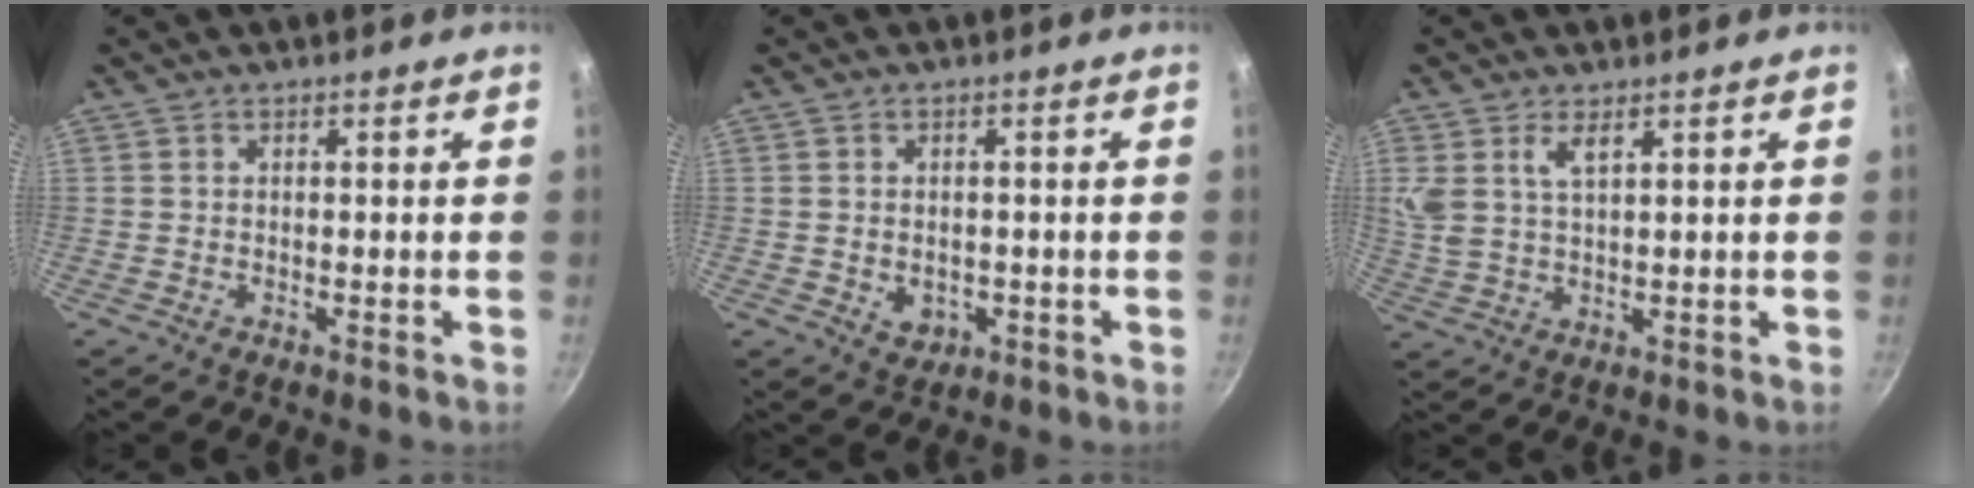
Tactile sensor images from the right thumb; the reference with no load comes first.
{"total": 3.4, "force": [-0.7, 2.8, 1.9], "torque": [-0.015, 0.001, -0.001]}
{"total": 5.4, "force": [2.6, 2.3, 4.1], "torque": [-0.090, -0.007, 0.063]}